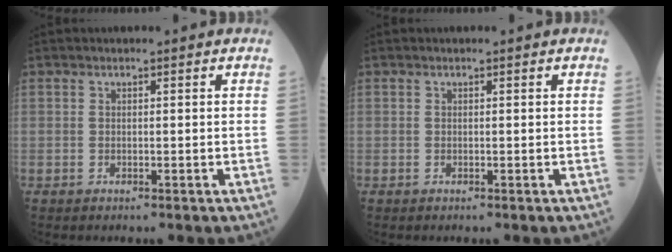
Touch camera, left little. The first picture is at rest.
{"total": 0.0}